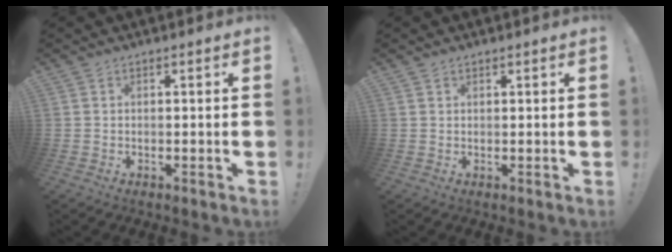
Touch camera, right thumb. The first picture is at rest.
{"total": 0.8, "force": [0.7, 0.4, 0.1], "torque": [0.000, 0.000, 0.014]}